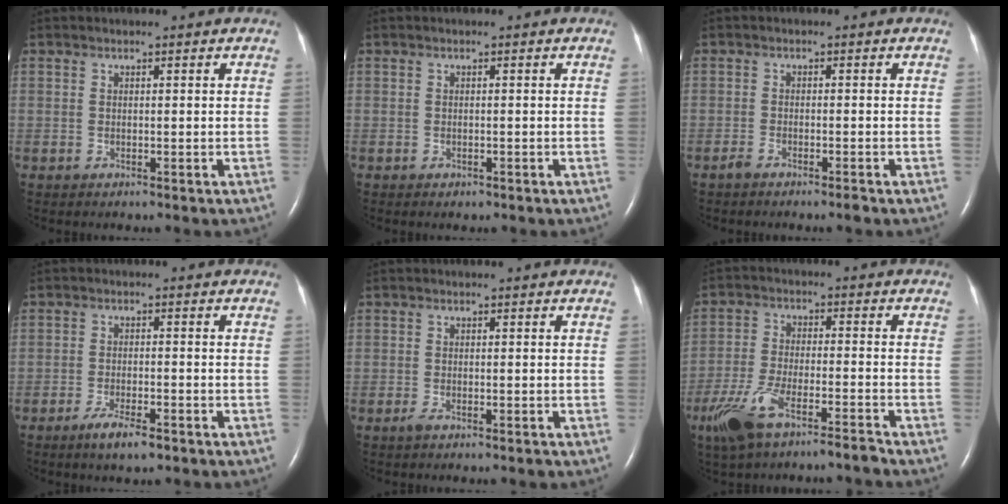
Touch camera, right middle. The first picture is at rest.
{"total": 0.6, "force": [-0.4, 0.4, 0.3], "torque": [-0.008, -0.001, -0.003]}
{"total": 1.8, "force": [-1.5, 0.1, 1.0], "torque": [-0.023, -0.003, -0.029]}
{"total": 4.1, "force": [-2.7, 0.7, 2.9], "torque": [-0.059, -0.005, -0.047]}
{"total": 1.2, "force": [-0.9, 0.1, 0.8], "torque": [-0.019, -0.003, -0.018]}
{"total": 9.0, "force": [-6.4, 1.3, 6.1], "torque": [-0.132, -0.013, -0.123]}